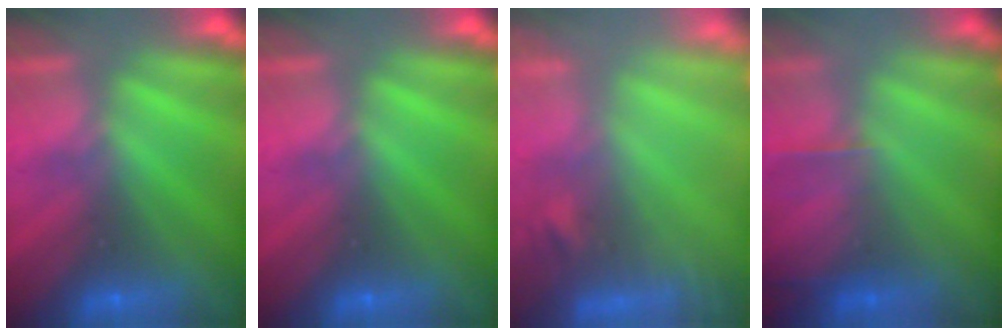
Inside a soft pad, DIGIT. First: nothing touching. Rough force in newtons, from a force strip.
{"total": 0.0}
{"total": 5.7}
{"total": 2.2}